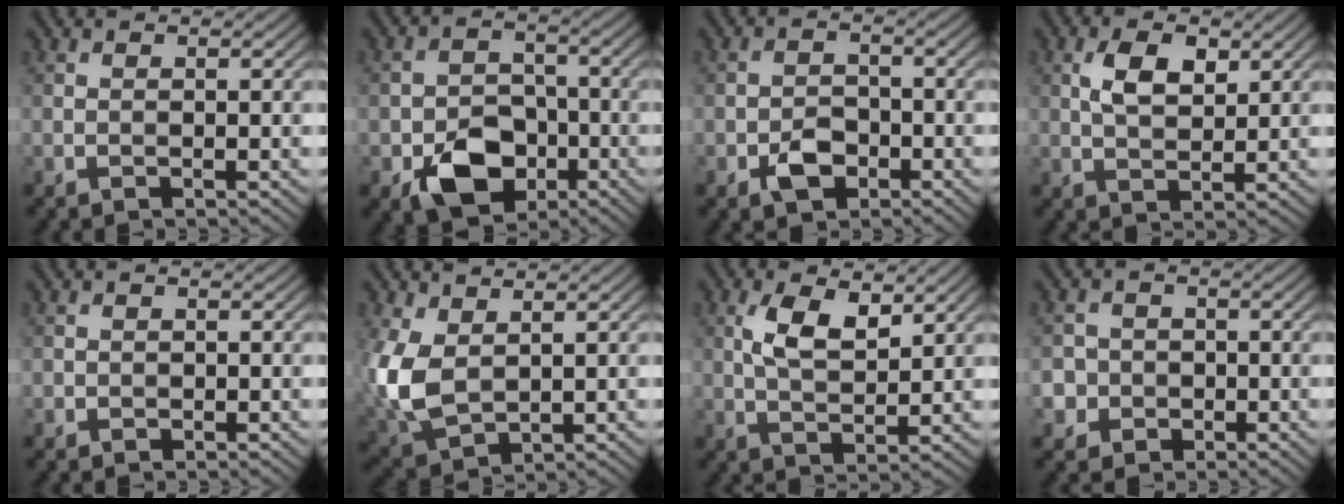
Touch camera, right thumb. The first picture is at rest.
{"total": 7.9, "force": [-3.8, 5.4, 4.2], "torque": [-0.077, -0.014, -0.070]}
{"total": 3.8, "force": [-2.1, 2.4, 2.0], "torque": [-0.036, -0.002, -0.043]}
{"total": 4.8, "force": [1.8, 2.5, 3.7], "torque": [-0.079, 0.004, 0.033]}
{"total": 0.7, "force": [-0.2, 0.6, 0.0], "torque": [0.001, -0.007, -0.006]}
{"total": 8.8, "force": [1.3, 5.7, 6.6], "torque": [-0.197, -0.010, 0.031]}
{"total": 5.6, "force": [2.4, 2.3, 4.5], "torque": [-0.099, -0.001, 0.046]}
{"total": 3.9, "force": [-1.2, 3.6, 0.6], "torque": [-0.010, 0.004, -0.039]}